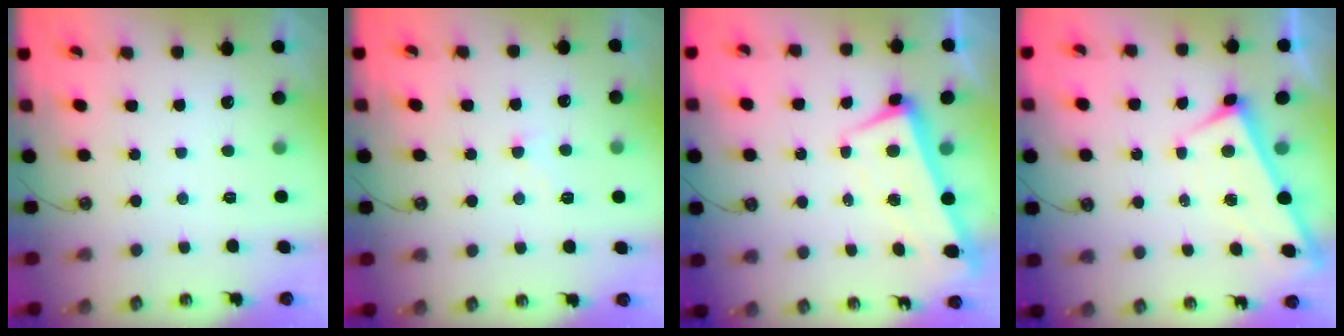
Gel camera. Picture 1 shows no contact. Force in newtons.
{"total": 0.9, "press": 0.7, "slide": 0.5}
{"total": 2.3, "press": 1.5, "slide": 1.7}
{"total": 1.2, "press": 1.2, "slide": 0.2}